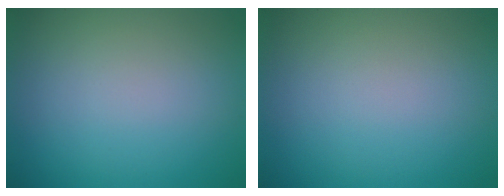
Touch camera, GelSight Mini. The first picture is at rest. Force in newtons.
{"total": 0.0}